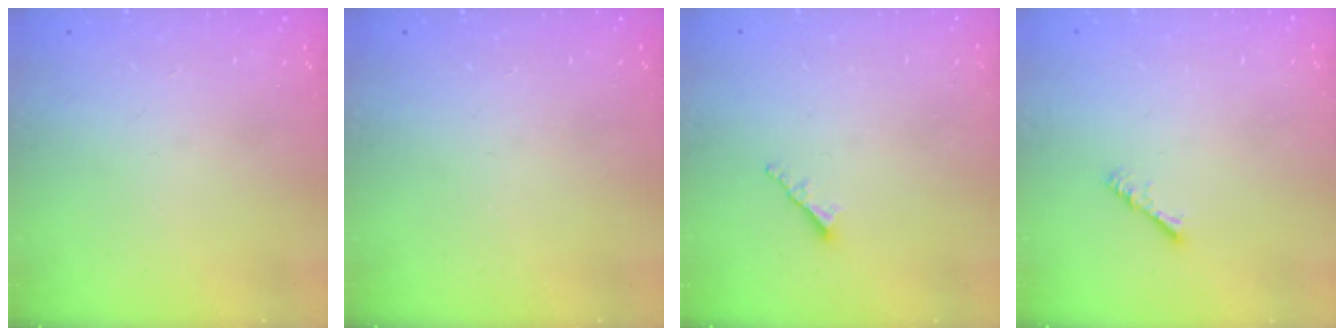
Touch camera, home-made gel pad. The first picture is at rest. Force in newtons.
{"total": 0.0}
{"total": 2.0, "press": 2.0, "slide": 0.5}
{"total": 2.4, "press": 2.4, "slide": 0.3}